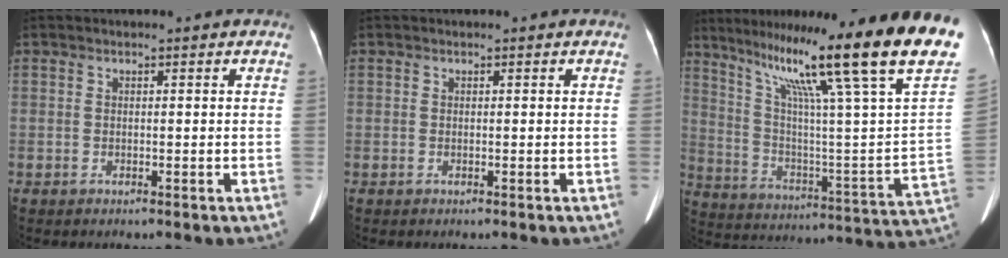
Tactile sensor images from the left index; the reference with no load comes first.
{"total": 0.0}
{"total": 29.3, "force": [20.7, -0.9, 20.7], "torque": [-0.299, -0.046, 0.300]}